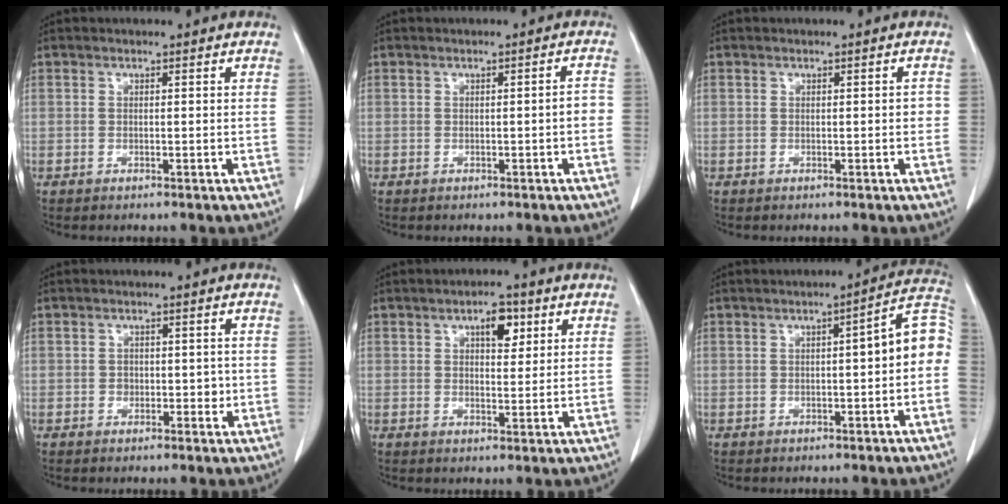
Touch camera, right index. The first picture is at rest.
{"total": 1.8, "force": [-0.4, 0.3, 1.7], "torque": [-0.017, 0.005, -0.005]}
{"total": 1.1, "force": [0.0, 0.5, 1.0], "torque": [-0.005, 0.003, -0.001]}
{"total": 2.1, "force": [-0.3, 1.7, 1.3], "torque": [-0.014, 0.003, -0.001]}
{"total": 4.7, "force": [2.2, 2.0, 3.6], "torque": [-0.053, 0.005, 0.032]}
{"total": 7.4, "force": [-0.1, 1.3, 7.3], "torque": [-0.084, 0.033, -0.007]}